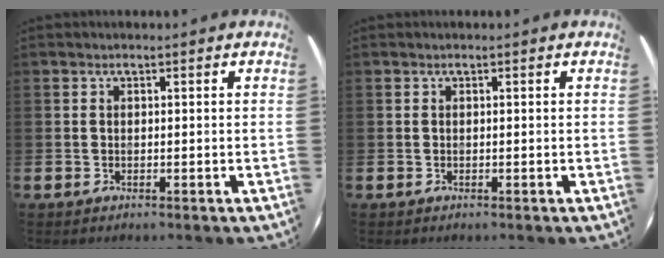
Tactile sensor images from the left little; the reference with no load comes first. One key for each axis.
{"total": 0.0}